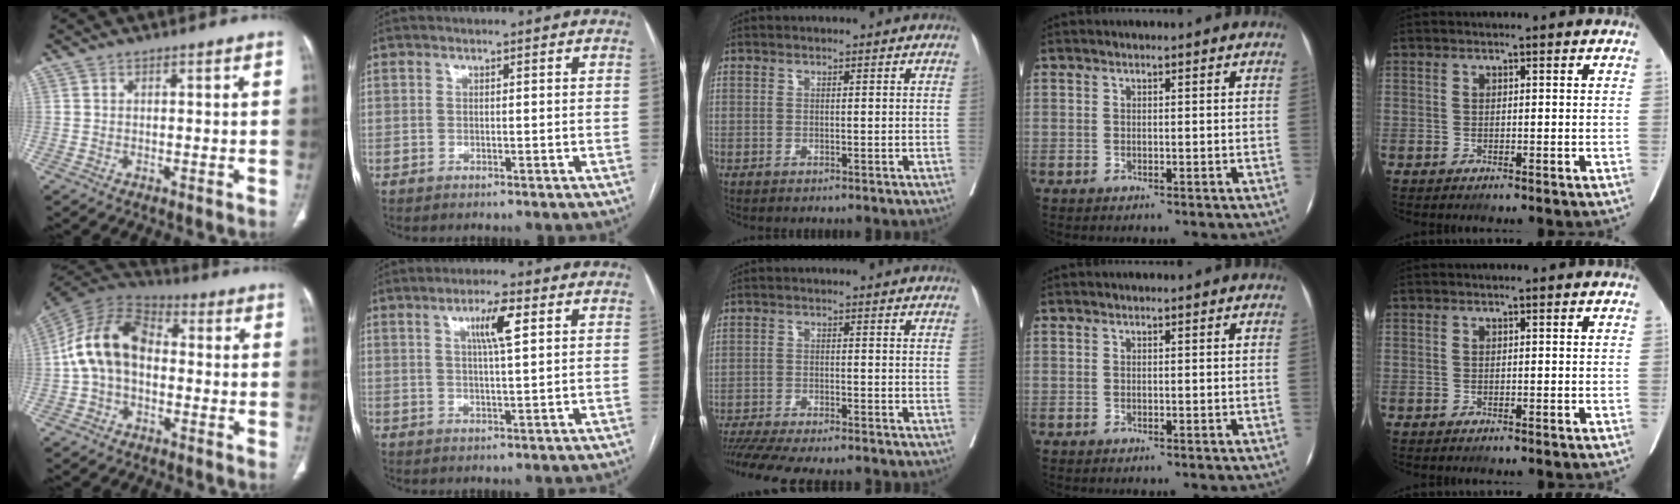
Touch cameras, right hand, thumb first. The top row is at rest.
{"thumb": {"total": 13.8, "force": [-0.6, 9.4, 10.1], "torque": [-0.179, 0.038, -0.025]}, "index": {"total": 5.3, "force": [2.1, 0.4, 4.9], "torque": [-0.086, 0.003, 0.035]}, "middle": {"total": 16.1, "force": [-14.3, 2.2, 7.1], "torque": [-0.137, -0.027, -0.204]}}